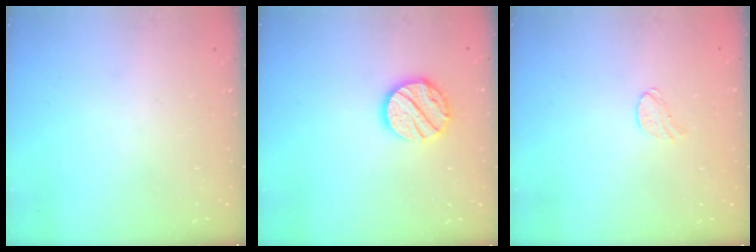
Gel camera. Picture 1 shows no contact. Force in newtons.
{"total": 11.9, "press": 11.9, "slide": 1.0}
{"total": 5.3, "press": 5.3, "slide": 0.5}